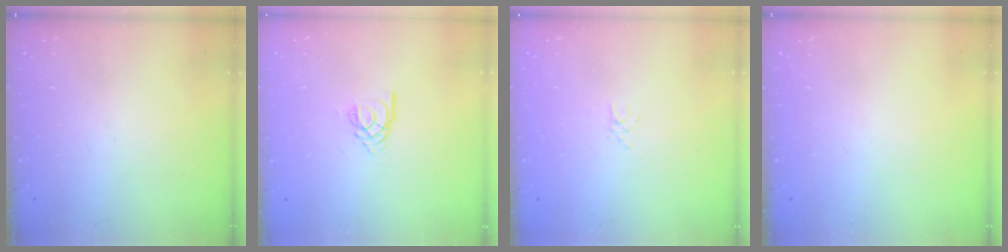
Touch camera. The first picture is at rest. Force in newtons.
{"total": 2.8, "press": 2.8, "slide": 0.3}
{"total": 2.4, "press": 2.4, "slide": 0.4}
{"total": 0.0}